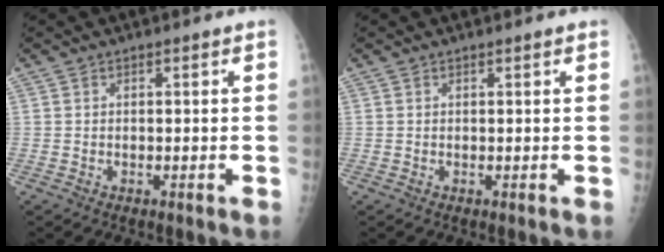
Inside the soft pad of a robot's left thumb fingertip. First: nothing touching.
{"total": 0.7, "force": [0.5, 0.0, 0.4], "torque": [-0.008, 0.001, 0.009]}